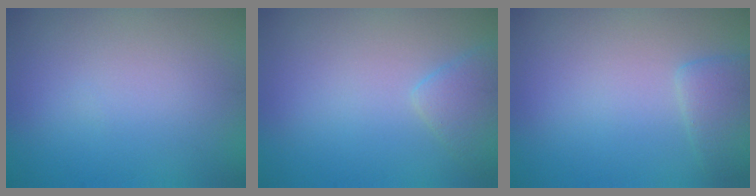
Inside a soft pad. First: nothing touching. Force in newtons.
{"total": 2.2, "press": 2.2, "slide": 0.2}
{"total": 2.2, "press": 2.1, "slide": 0.2}